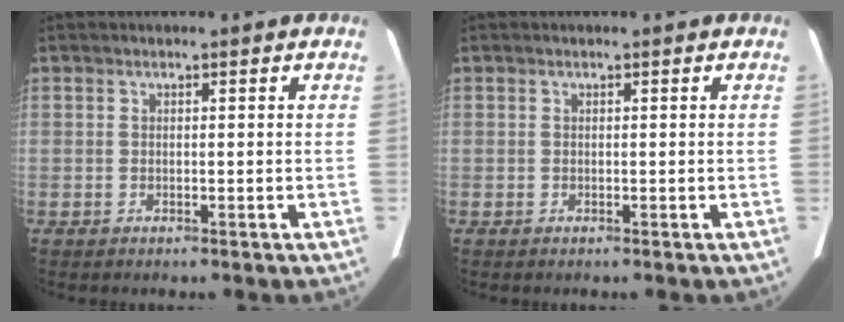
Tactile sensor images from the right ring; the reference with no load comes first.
{"total": 0.0}